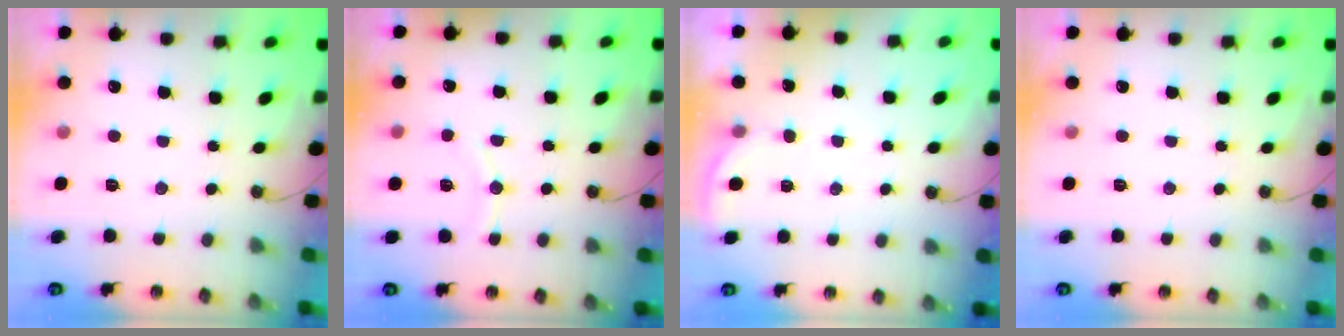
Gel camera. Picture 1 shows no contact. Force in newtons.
{"total": 7.1, "press": 6.9, "slide": 1.8}
{"total": 1.9, "press": 1.9, "slide": 0.1}
{"total": 0.0}